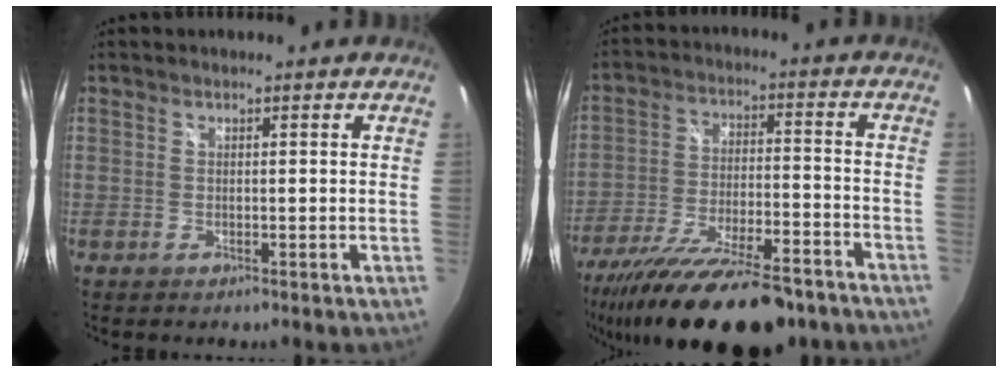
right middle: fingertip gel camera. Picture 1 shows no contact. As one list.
[{"total": 24.5, "force": [-19.1, 6.8, 13.7], "torque": [-0.256, -0.055, -0.291]}]